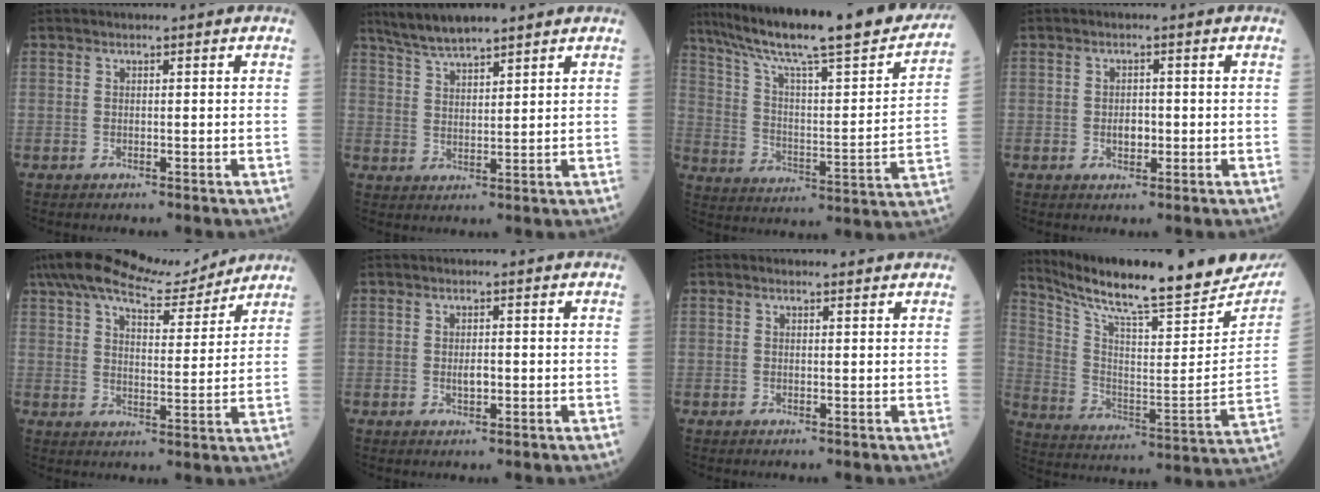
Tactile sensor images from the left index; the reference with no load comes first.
{"total": 6.7, "force": [5.9, 0.6, 3.2], "torque": [-0.071, 0.020, 0.115]}
{"total": 27.9, "force": [23.1, 2.6, 15.3], "torque": [-0.250, -0.027, 0.327]}
{"total": 2.2, "force": [-0.4, 1.4, 1.7], "torque": [-0.027, 0.003, -0.004]}
{"total": 14.4, "force": [12.8, 2.6, 6.0], "torque": [-0.106, 0.017, 0.195]}
{"total": 1.7, "force": [-0.2, 0.7, 1.5], "torque": [-0.029, 0.000, -0.002]}
{"total": 0.9, "force": [0.9, 0.2, 0.2], "torque": [-0.015, 0.004, 0.009]}
{"total": 26.9, "force": [24.0, 2.9, 11.9], "torque": [-0.208, -0.070, 0.341]}